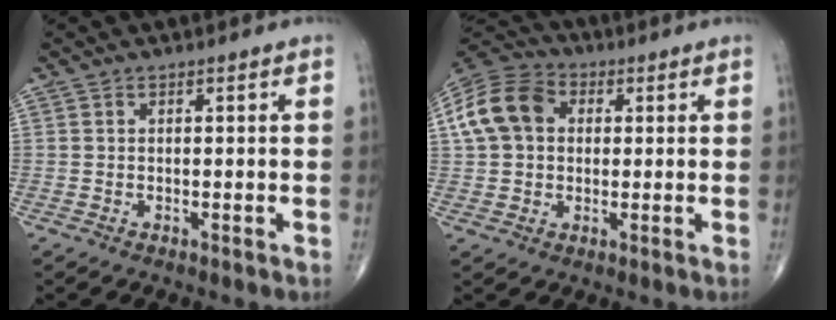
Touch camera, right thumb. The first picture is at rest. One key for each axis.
{"total": 12.9, "fx": 2.3, "fy": 9.9, "fz": 7.9, "tx": -0.147, "ty": 0.026, "tz": 0.033}